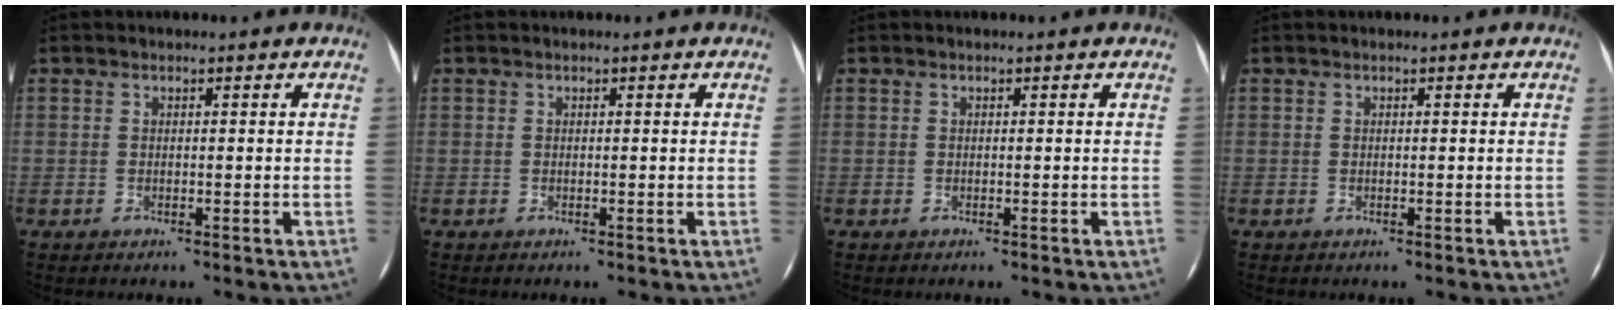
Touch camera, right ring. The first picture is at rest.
{"total": 0.0}
{"total": 0.0}
{"total": 0.0}